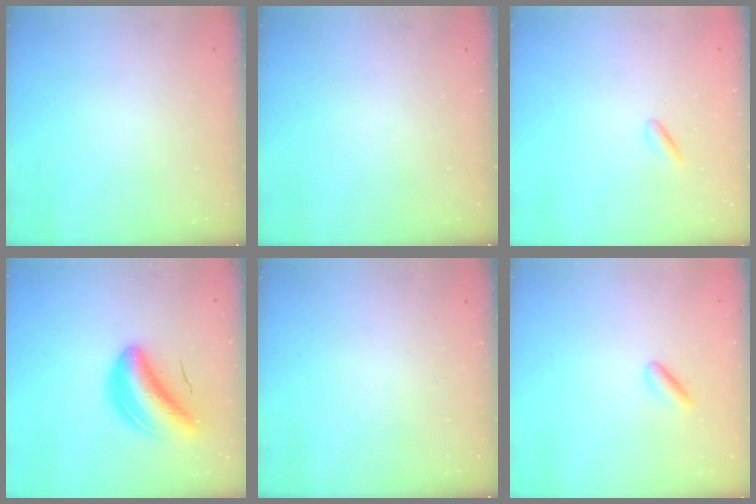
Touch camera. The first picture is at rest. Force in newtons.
{"total": 0.0}
{"total": 1.5, "press": 1.3, "slide": 0.7}
{"total": 10.1, "press": 9.7, "slide": 3.0}
{"total": 0.0}
{"total": 2.8, "press": 2.6, "slide": 1.2}